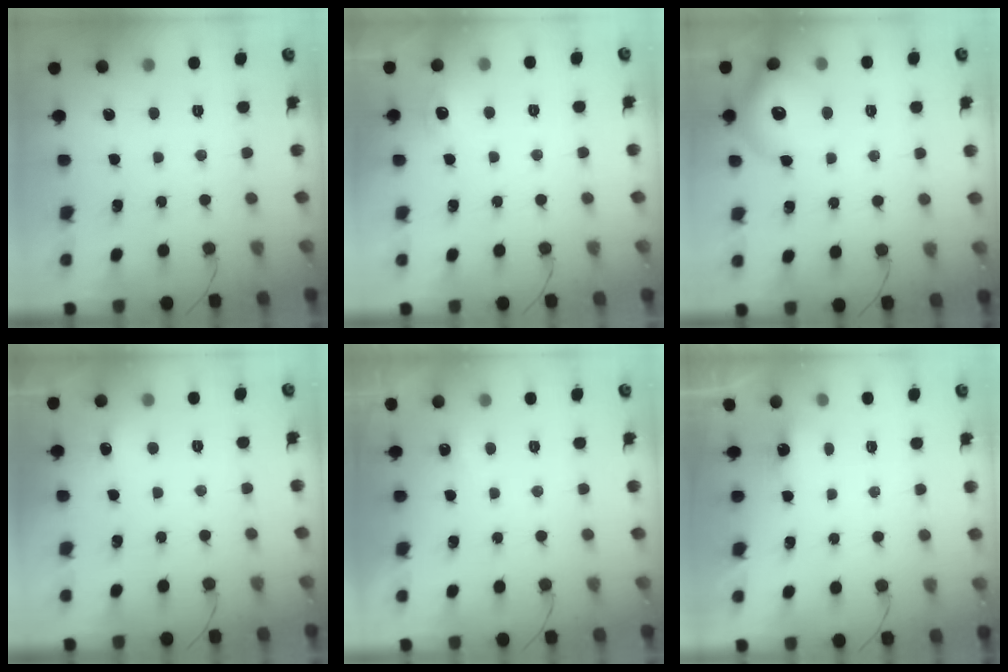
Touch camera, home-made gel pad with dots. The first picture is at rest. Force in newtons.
{"total": 6.1, "press": 5.9, "slide": 1.6}
{"total": 13.3, "press": 13.2, "slide": 1.8}
{"total": 5.2, "press": 5.0, "slide": 1.3}
{"total": 2.3, "press": 2.2, "slide": 0.7}
{"total": 2.7, "press": 2.6, "slide": 0.6}